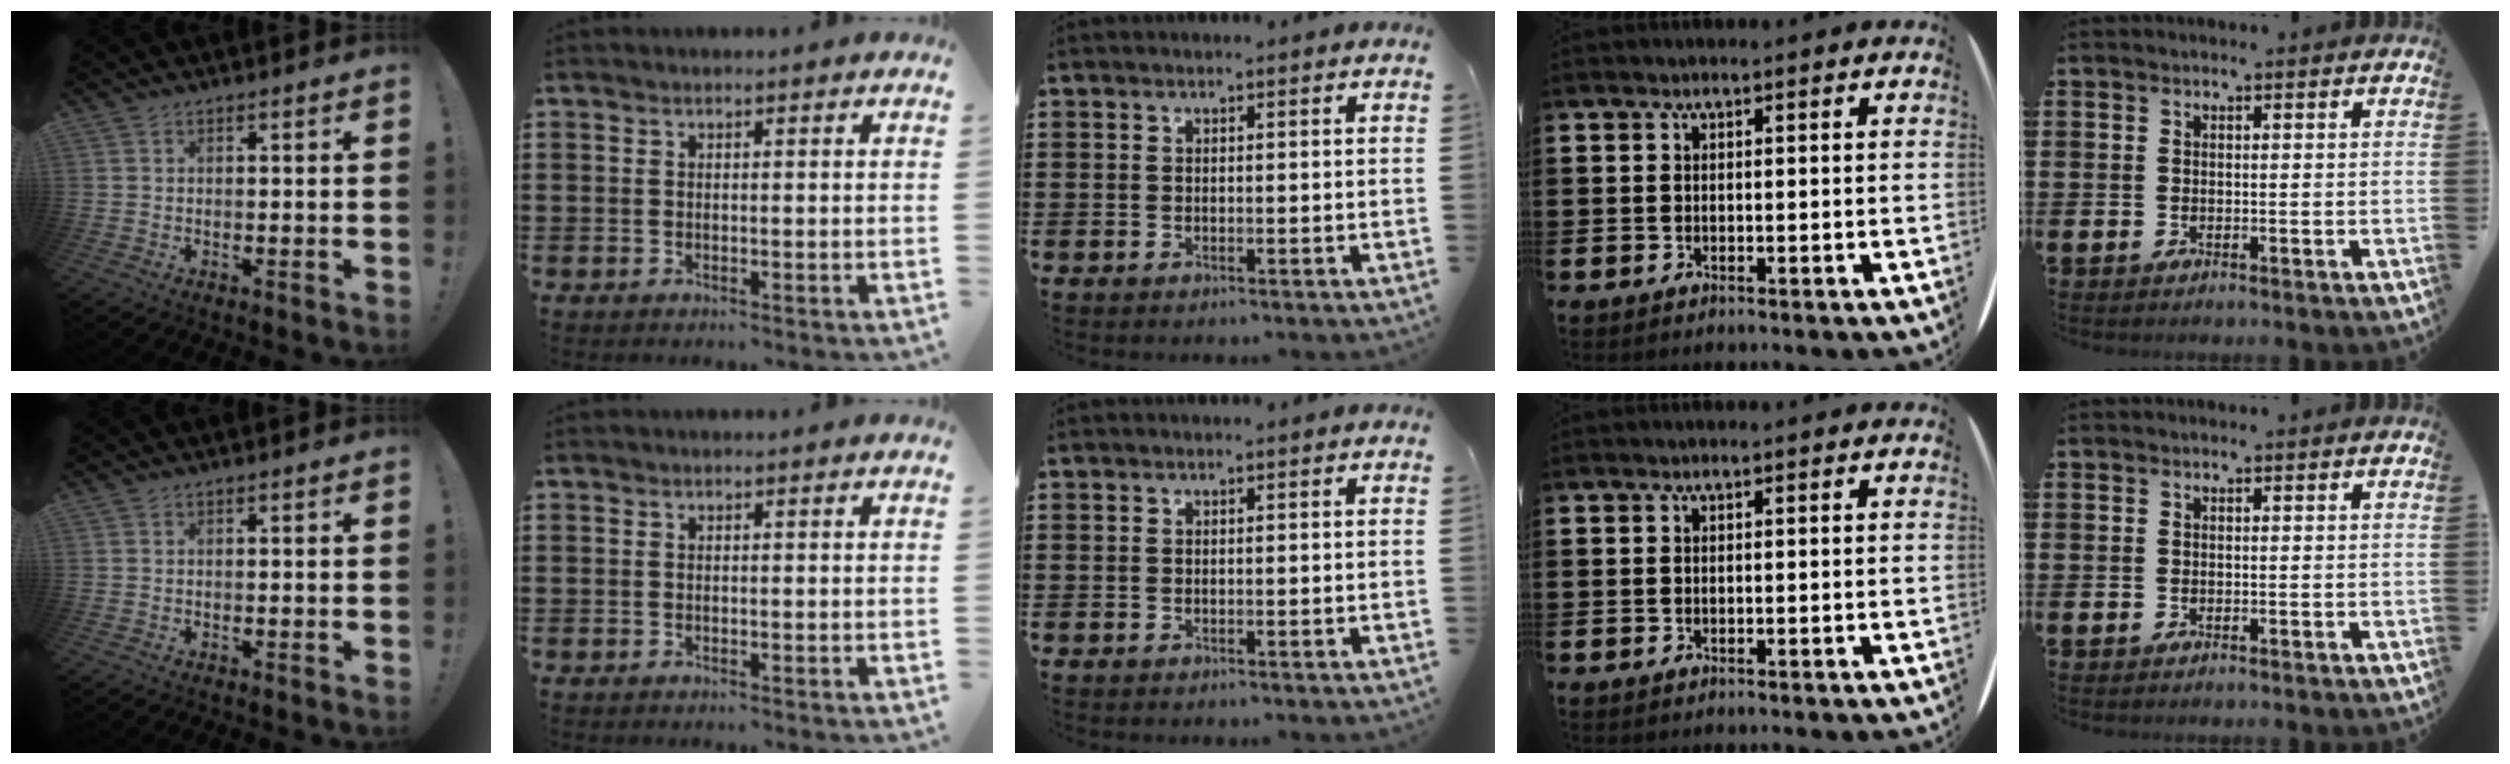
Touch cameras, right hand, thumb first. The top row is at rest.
{}